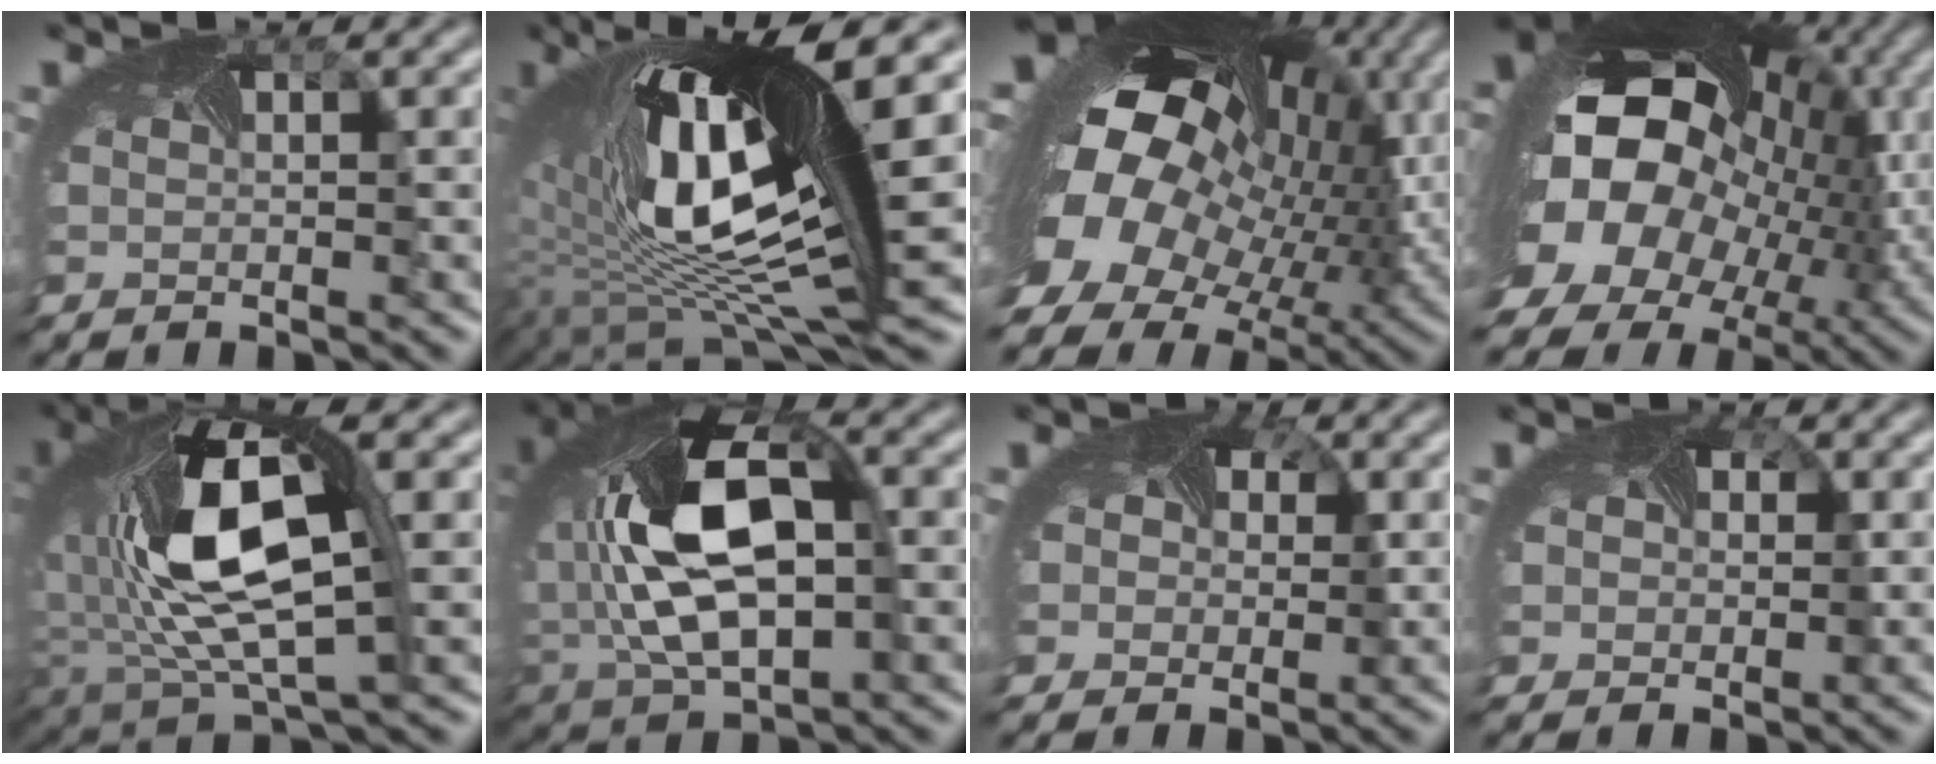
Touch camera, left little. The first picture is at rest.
{"total": 16.2, "force": [1.5, 5.9, 15.0], "torque": [-0.275, -0.017, 0.046]}
{"total": 18.1, "force": [-1.2, 13.7, 11.7], "torque": [-0.237, -0.020, -0.009]}
{"total": 19.0, "force": [-1.7, 15.6, 10.7], "torque": [-0.208, -0.039, -0.046]}
{"total": 9.7, "force": [0.2, 5.0, 8.3], "torque": [-0.176, -0.011, 0.019]}
{"total": 11.5, "force": [0.0, 6.8, 9.3], "torque": [-0.212, -0.009, 0.015]}
{"total": 4.0, "force": [0.5, 3.3, 2.3], "torque": [-0.053, -0.002, 0.017]}
{"total": 1.9, "force": [0.5, 1.5, 1.2], "torque": [-0.037, -0.004, 0.016]}